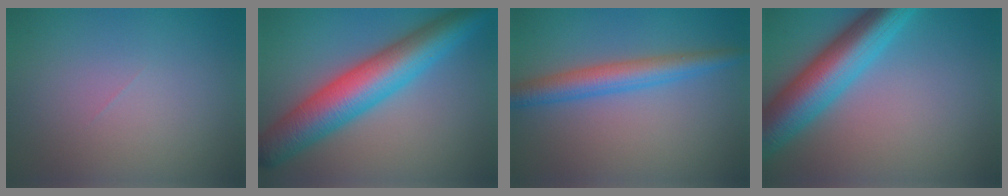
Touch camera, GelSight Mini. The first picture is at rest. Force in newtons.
{"total": 9.2, "press": 9.2, "slide": 0.1}
{"total": 4.0, "press": 4.0, "slide": 0.2}
{"total": 8.4, "press": 8.4, "slide": 0.2}